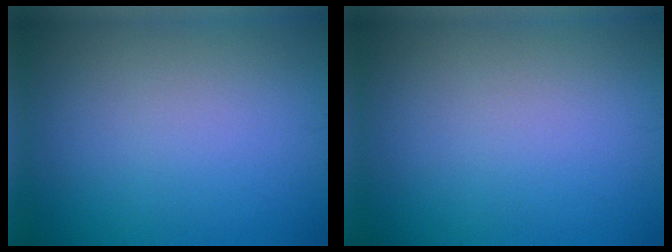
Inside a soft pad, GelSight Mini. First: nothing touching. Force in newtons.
{"total": 0.0}